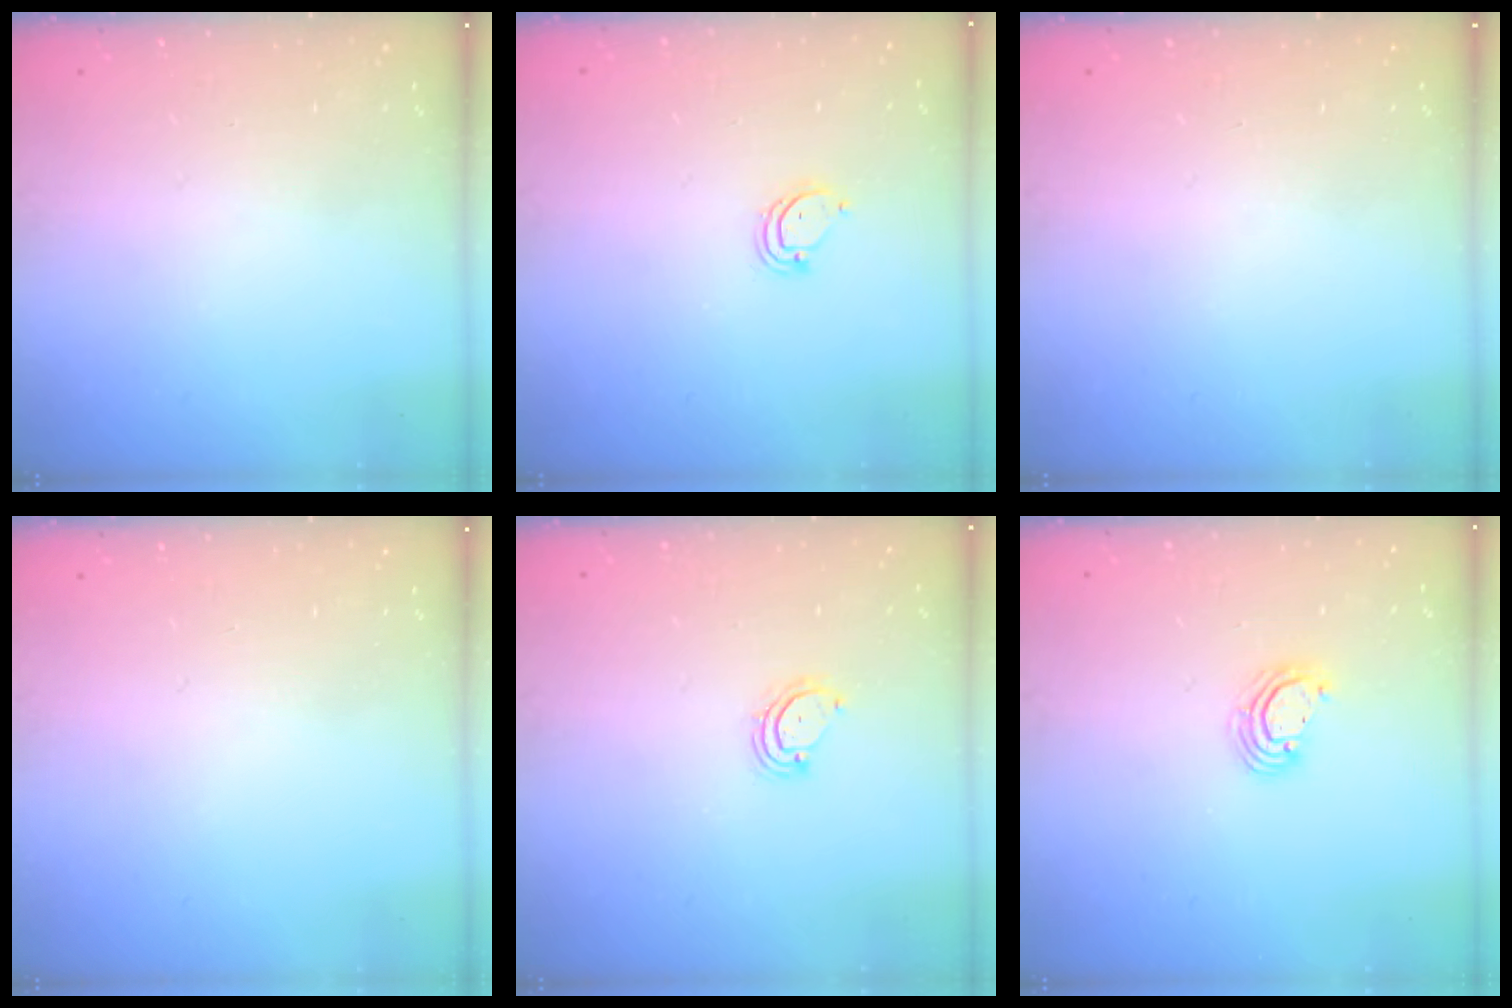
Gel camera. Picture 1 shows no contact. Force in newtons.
{"total": 3.4, "press": 3.4, "slide": 0.4}
{"total": 0.0}
{"total": 0.0}
{"total": 3.4, "press": 3.3, "slide": 0.7}
{"total": 3.6, "press": 3.6, "slide": 0.2}